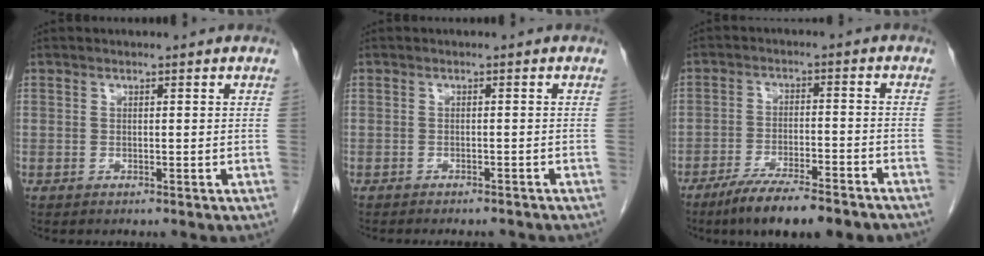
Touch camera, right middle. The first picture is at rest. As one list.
[{"total": 4.4, "force": [-4.1, 1.1, 1.4], "torque": [-0.014, -0.004, -0.049]}, {"total": 13.1, "force": [-10.4, 2.3, 7.6], "torque": [-0.112, -0.016, -0.159]}]